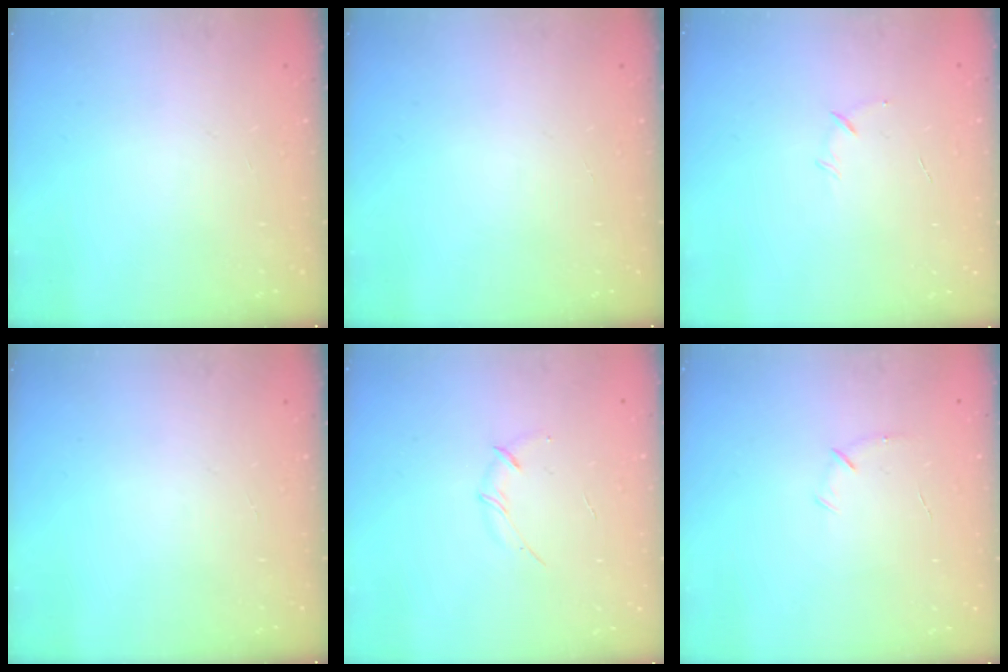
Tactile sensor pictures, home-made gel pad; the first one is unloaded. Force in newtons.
{"total": 0.0}
{"total": 5.0, "press": 4.8, "slide": 1.3}
{"total": 0.0}
{"total": 3.4, "press": 3.3, "slide": 0.8}
{"total": 4.7, "press": 4.5, "slide": 1.2}